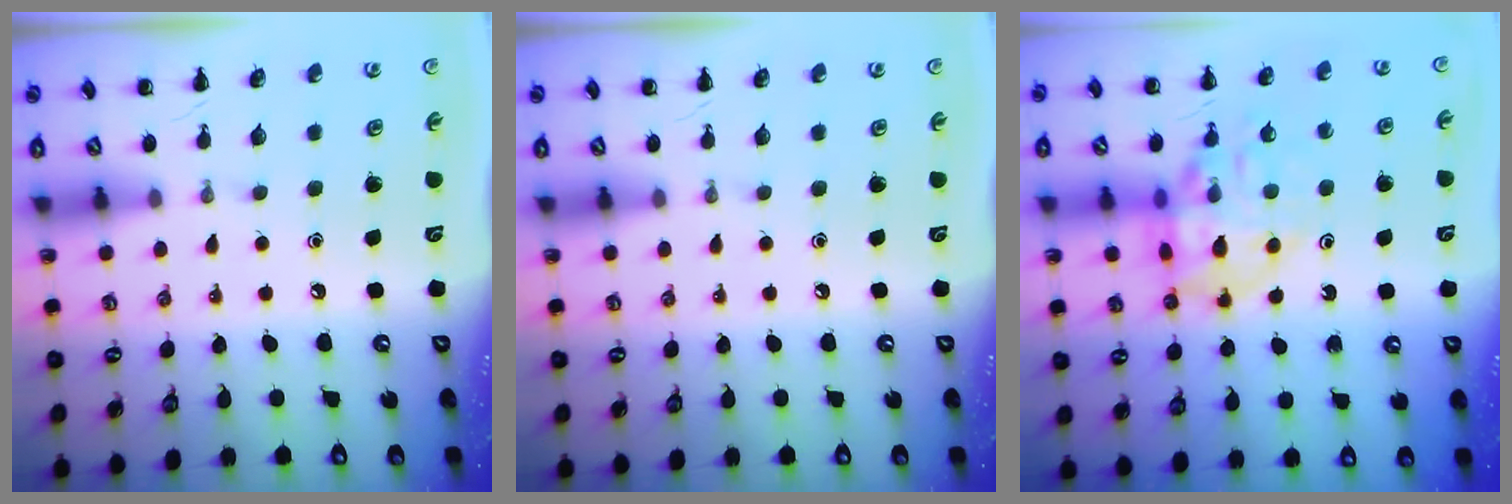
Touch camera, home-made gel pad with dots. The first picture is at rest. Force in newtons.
{"total": 0.0}
{"total": 13.7, "press": 13.4, "slide": 2.9}